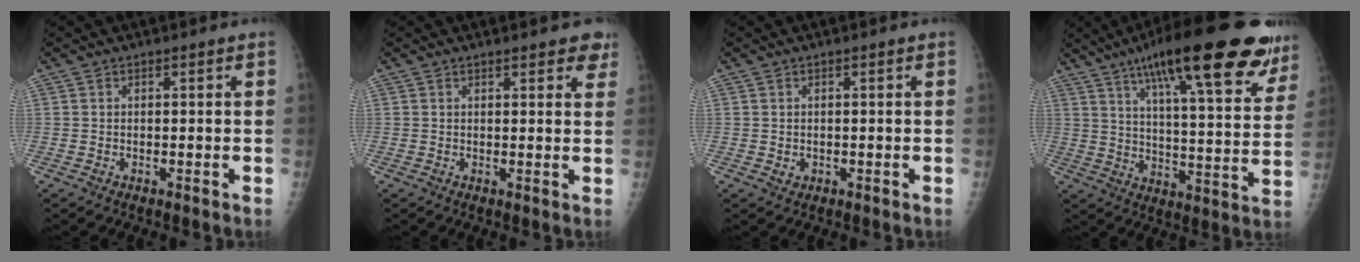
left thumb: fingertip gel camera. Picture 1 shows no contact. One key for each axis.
{"total": 4.1, "fx": 3.2, "fy": 1.7, "fz": 1.9, "tx": 0.007, "ty": -0.010, "tz": 0.031}
{"total": 1.1, "fx": -0.1, "fy": 1.0, "fz": 0.4, "tx": -0.005, "ty": 0.000, "tz": 0.002}
{"total": 27.7, "fx": 17.0, "fy": 6.9, "fz": 20.8, "tx": -0.278, "ty": -0.032, "tz": 0.245}